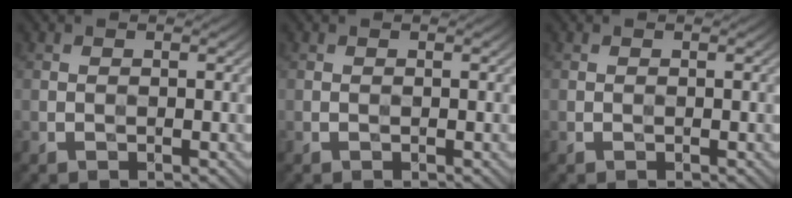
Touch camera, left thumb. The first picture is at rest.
{"total": 0.0}
{"total": 0.0}